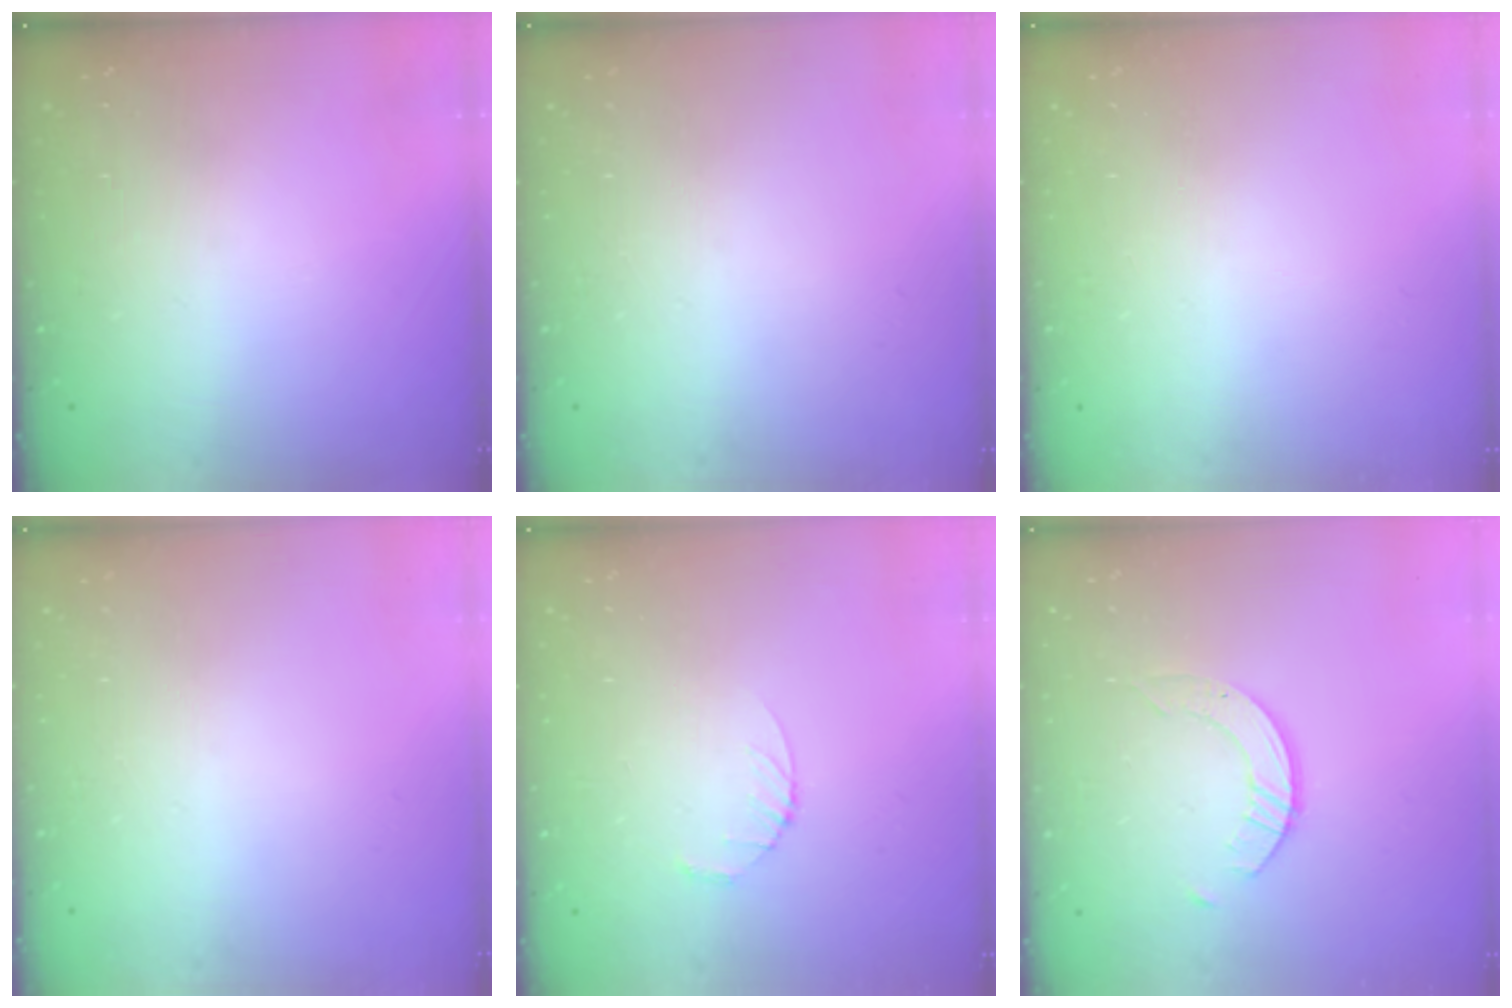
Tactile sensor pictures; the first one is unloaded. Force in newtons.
{"total": 0.0}
{"total": 0.0}
{"total": 0.0}
{"total": 3.4, "press": 3.3, "slide": 0.4}
{"total": 3.0, "press": 3.0, "slide": 0.2}